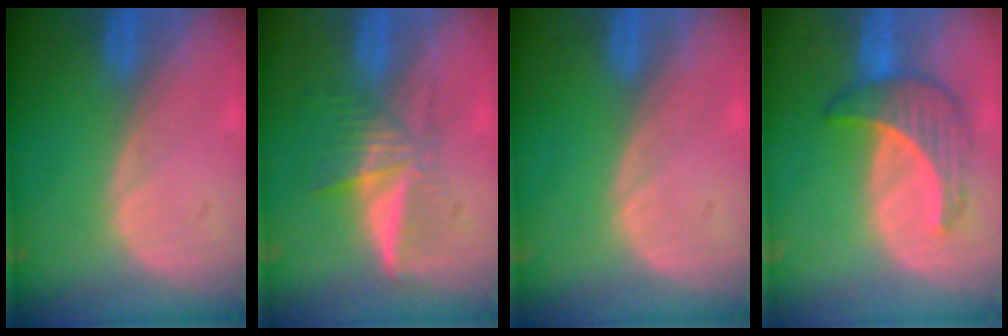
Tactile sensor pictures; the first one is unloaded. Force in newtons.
{"total": 6.0, "press": 5.3, "slide": 2.7}
{"total": 0.0}
{"total": 6.6, "press": 6.5, "slide": 0.9}